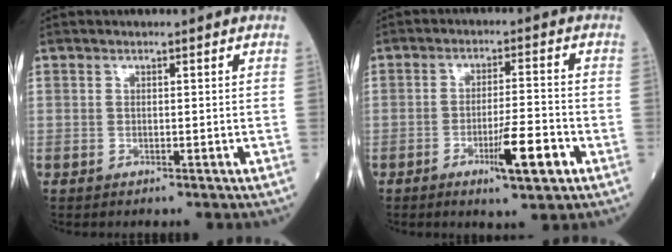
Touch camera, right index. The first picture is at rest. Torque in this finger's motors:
{"motor_torque": [0.80, -0.53, 0.47, 0.11]}